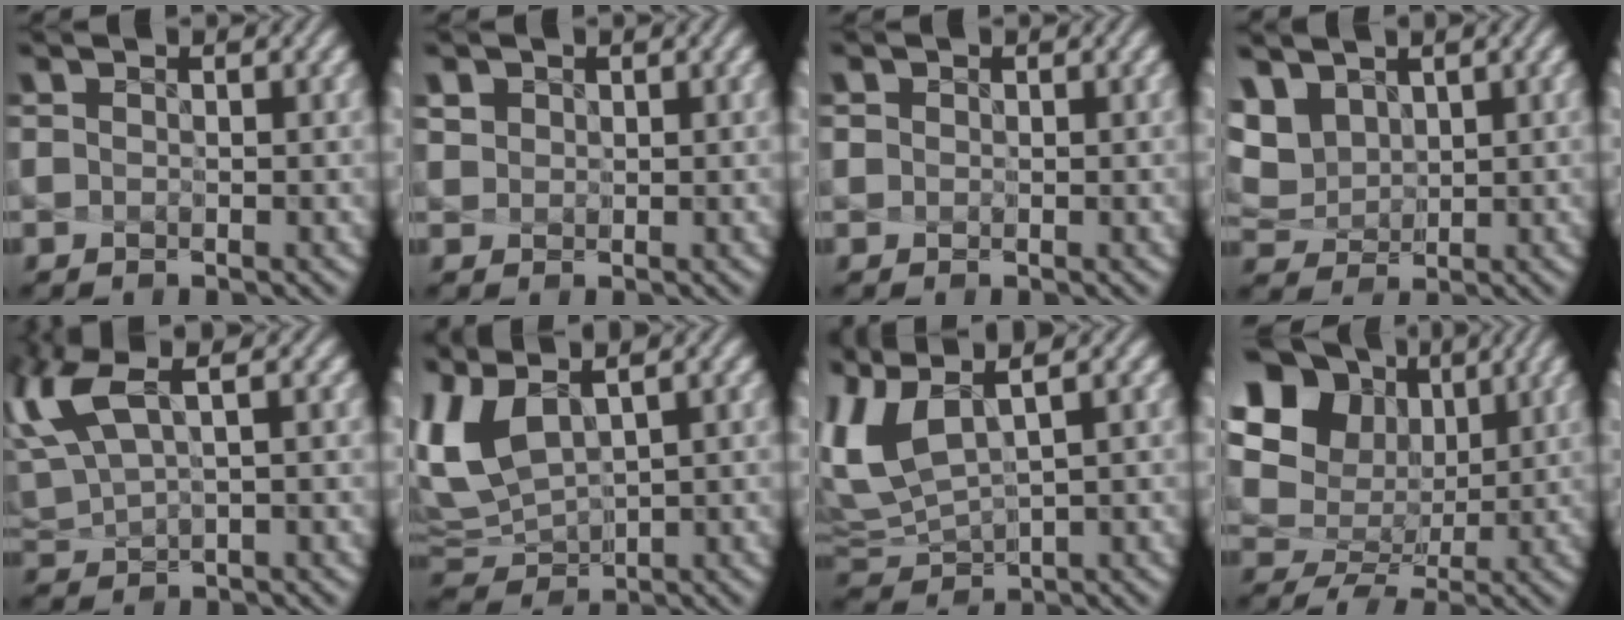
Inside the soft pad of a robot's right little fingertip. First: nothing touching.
{"total": 2.3, "force": [1.4, 1.5, 1.0], "torque": [-0.043, -0.003, 0.035]}
{"total": 0.9, "force": [0.5, 0.6, 0.3], "torque": [-0.011, -0.001, 0.012]}
{"total": 5.9, "force": [3.1, 4.1, 2.9], "torque": [-0.096, 0.010, 0.064]}
{"total": 4.8, "force": [1.8, 1.4, 4.2], "torque": [-0.117, 0.012, 0.049]}
{"total": 5.5, "force": [1.4, 2.8, 4.5], "torque": [-0.118, 0.001, 0.040]}
{"total": 5.0, "force": [1.6, 1.8, 4.3], "torque": [-0.113, 0.007, 0.048]}
{"total": 13.7, "force": [5.9, 9.9, 7.5], "torque": [-0.162, 0.045, 0.113]}